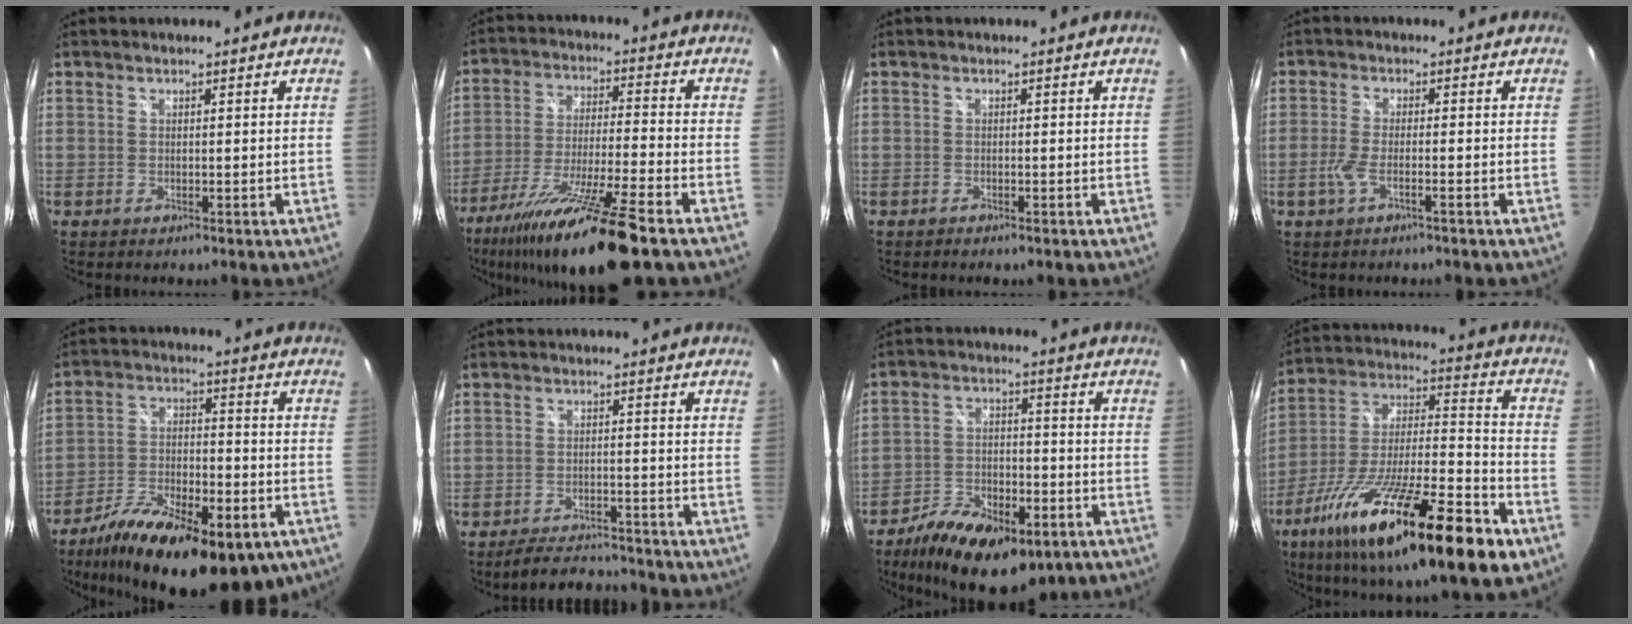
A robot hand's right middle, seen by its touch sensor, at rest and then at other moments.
{"total": 19.2, "force": [-14.0, 0.8, 13.1], "torque": [-0.249, -0.038, -0.237]}
{"total": 0.9, "force": [-0.8, 0.2, 0.4], "torque": [-0.010, -0.003, -0.015]}
{"total": 3.8, "force": [-2.0, 0.9, 3.1], "torque": [-0.076, -0.001, -0.037]}
{"total": 24.5, "force": [-15.3, 9.4, 16.7], "torque": [-0.291, -0.035, -0.232]}
{"total": 8.2, "force": [-7.7, 1.6, 2.3], "torque": [-0.065, 0.002, -0.116]}
{"total": 20.2, "force": [-12.3, 9.1, 13.1], "torque": [-0.248, -0.026, -0.186]}
{"total": 29.9, "force": [-16.0, 6.4, 24.5], "torque": [-0.407, -0.045, -0.273]}